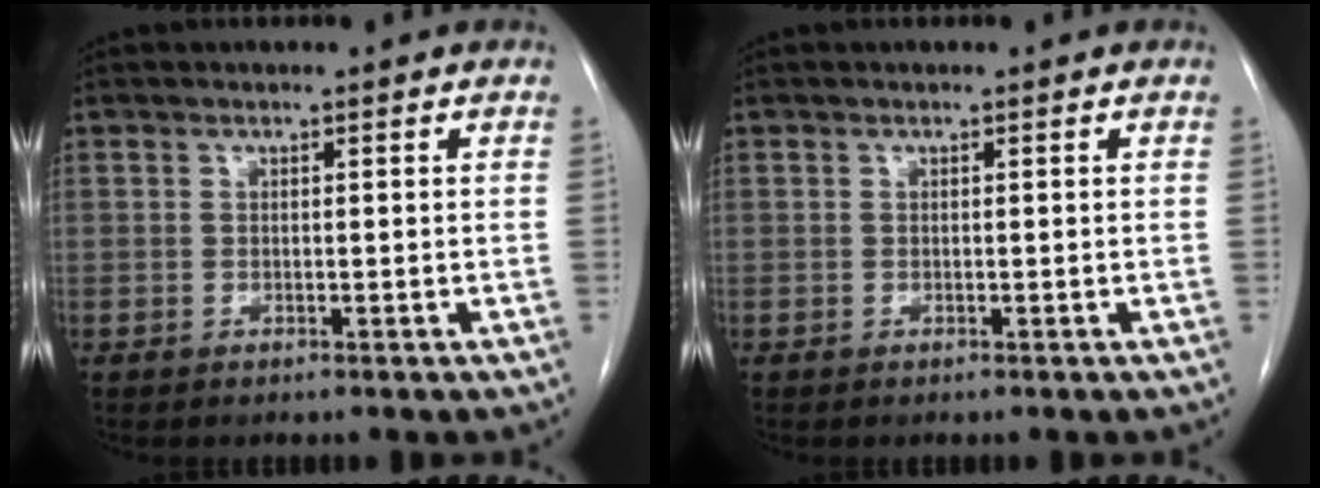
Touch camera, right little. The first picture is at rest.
{"total": 0.0}